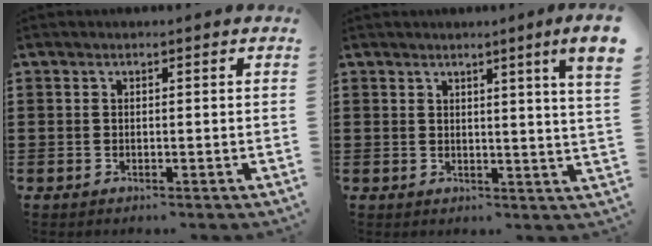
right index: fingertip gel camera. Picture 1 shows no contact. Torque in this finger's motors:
{"motor_torque": [0.48, 0.25, 0.33, 0.03]}